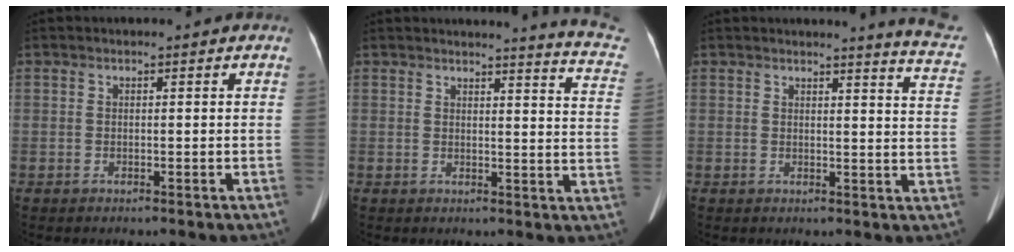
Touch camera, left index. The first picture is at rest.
{"total": 11.6, "force": [11.2, -0.5, 2.9], "torque": [-0.021, -0.090, 0.094]}
{"total": 8.7, "force": [8.4, -0.7, 2.1], "torque": [-0.016, -0.075, 0.066]}